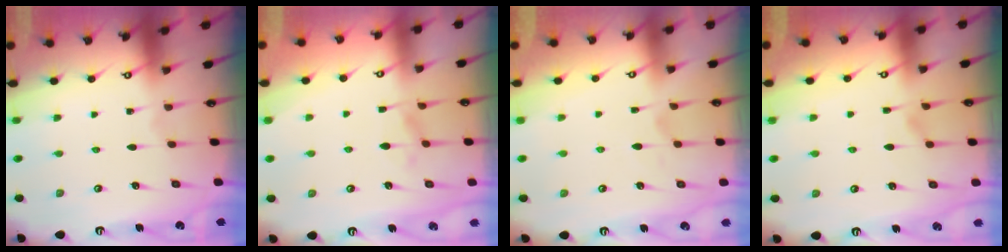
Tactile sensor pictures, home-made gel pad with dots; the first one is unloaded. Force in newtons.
{"total": 1.6, "press": 1.3, "slide": 0.9}
{"total": 2.7, "press": 2.5, "slide": 1.2}
{"total": 1.8, "press": 1.6, "slide": 1.0}